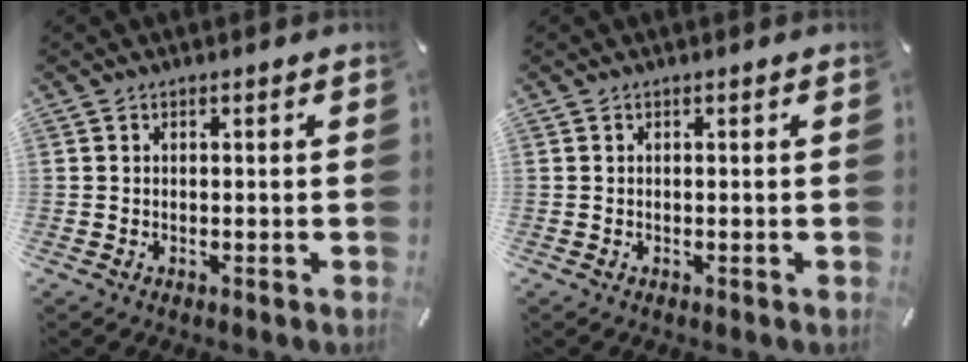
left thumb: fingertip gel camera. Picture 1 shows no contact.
{"total": 0.0}